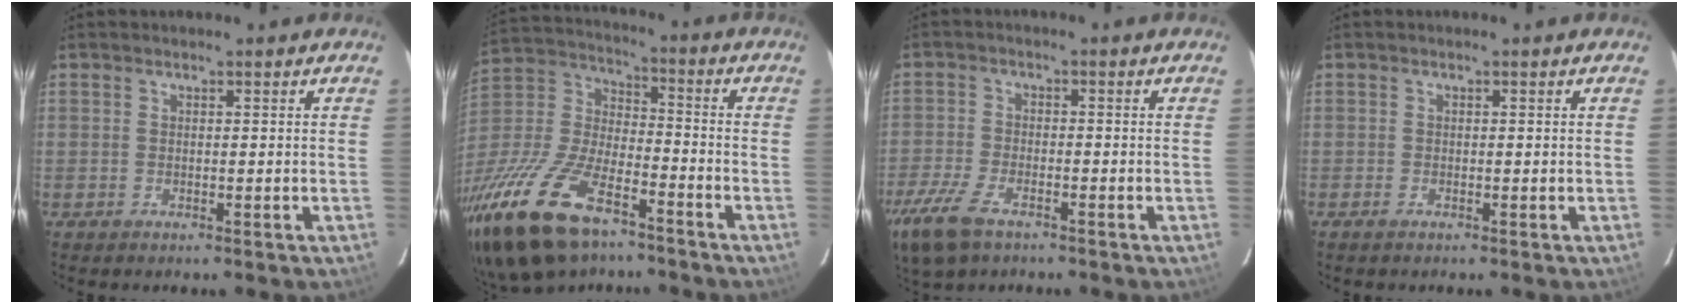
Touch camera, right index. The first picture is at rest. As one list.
[{"total": 26.6, "force": [-17.2, 11.3, 16.8], "torque": [-0.367, -0.028, -0.307]}, {"total": 11.2, "force": [-7.2, 5.2, 6.8], "torque": [-0.179, -0.028, -0.142]}, {"total": 0.8, "force": [-0.6, 0.4, 0.4], "torque": [-0.009, -0.003, -0.013]}]